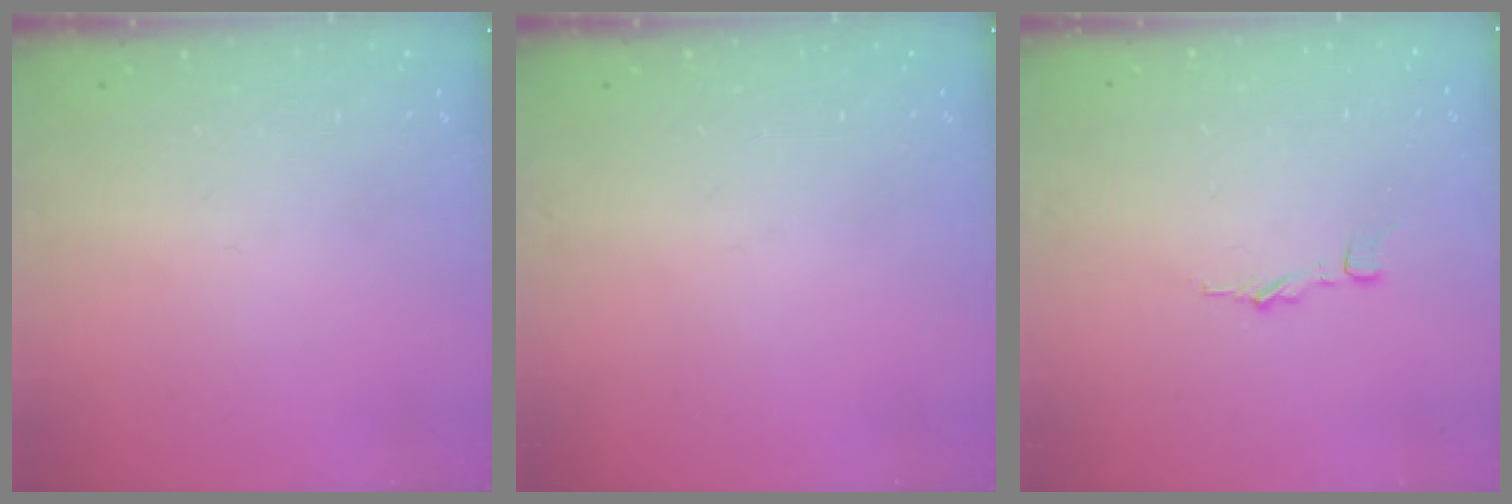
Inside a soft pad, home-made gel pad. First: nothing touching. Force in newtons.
{"total": 0.0}
{"total": 3.6, "press": 3.6, "slide": 0.4}